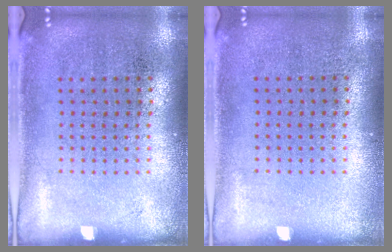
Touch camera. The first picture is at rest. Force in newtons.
{"total": 0.0}